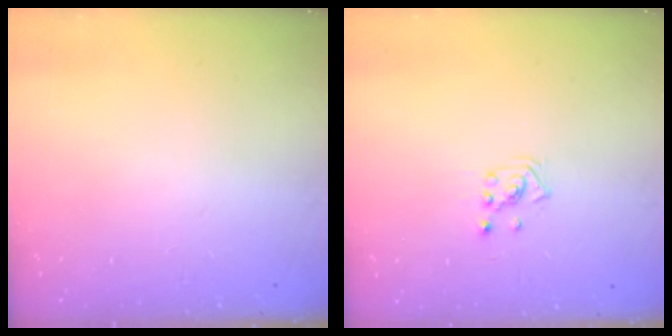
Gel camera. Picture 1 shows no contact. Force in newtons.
{"total": 1.4, "press": 1.4, "slide": 0.1}